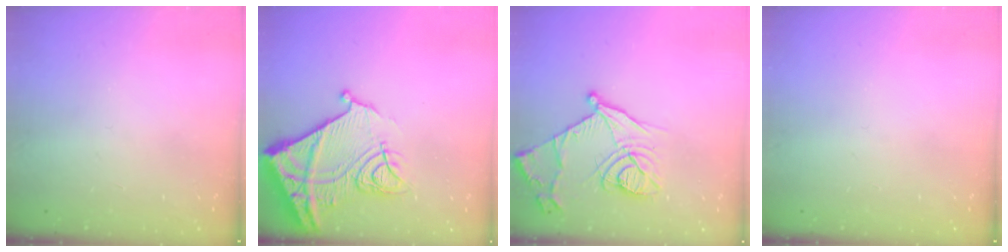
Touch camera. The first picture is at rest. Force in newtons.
{"total": 18.1, "press": 18.0, "slide": 1.9}
{"total": 16.2, "press": 16.2, "slide": 1.4}
{"total": 0.0}